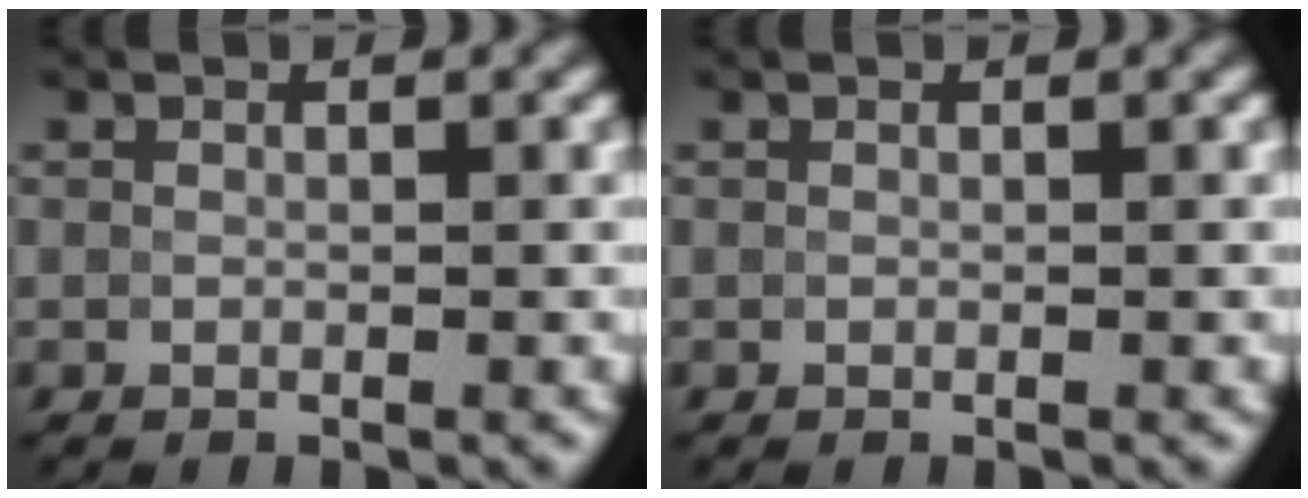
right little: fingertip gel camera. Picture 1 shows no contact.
{"total": 0.0}